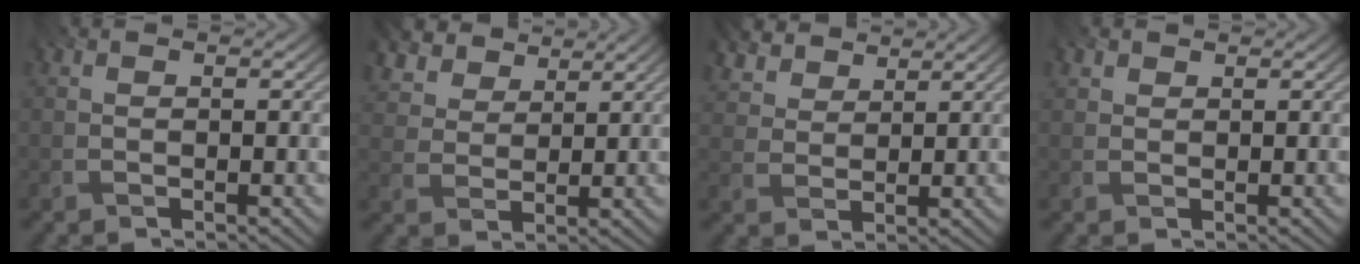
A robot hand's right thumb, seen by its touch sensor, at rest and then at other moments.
{"total": 6.1, "force": [4.4, 3.2, 2.8], "torque": [-0.074, 0.010, 0.079]}
{"total": 5.2, "force": [4.1, 2.3, 2.1], "torque": [-0.059, 0.006, 0.078]}
{"total": 1.1, "force": [0.8, 0.8, 0.2], "torque": [-0.006, 0.001, 0.016]}